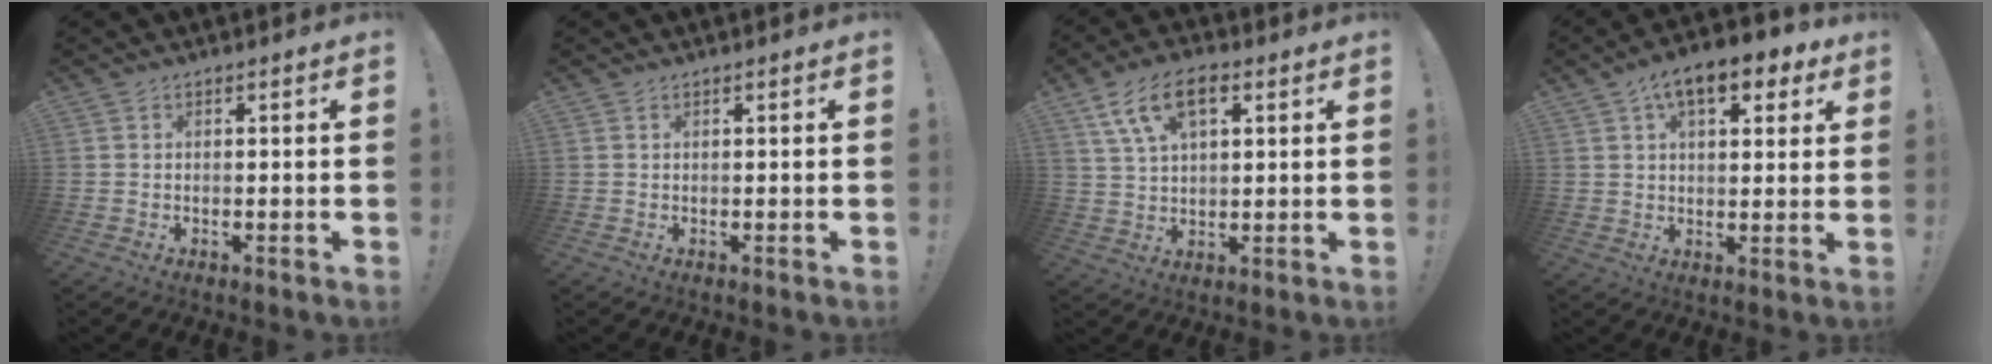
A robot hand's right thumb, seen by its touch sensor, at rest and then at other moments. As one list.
[{"total": 0.0}, {"total": 11.1, "force": [4.8, 6.1, 7.9], "torque": [-0.141, 0.000, 0.089]}, {"total": 11.1, "force": [5.7, 5.4, 7.8], "torque": [-0.111, -0.016, 0.097]}]